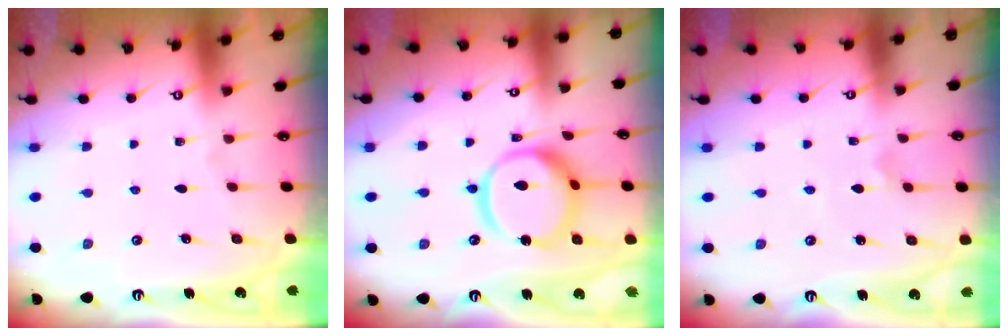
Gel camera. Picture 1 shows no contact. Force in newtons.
{"total": 15.0, "press": 14.9, "slide": 1.4}
{"total": 2.5, "press": 2.5, "slide": 0.0}